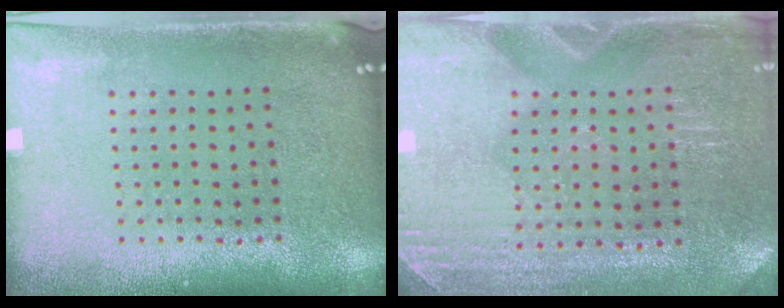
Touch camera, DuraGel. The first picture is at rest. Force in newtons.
{"total": 3.0, "press": 2.9, "slide": 0.3}